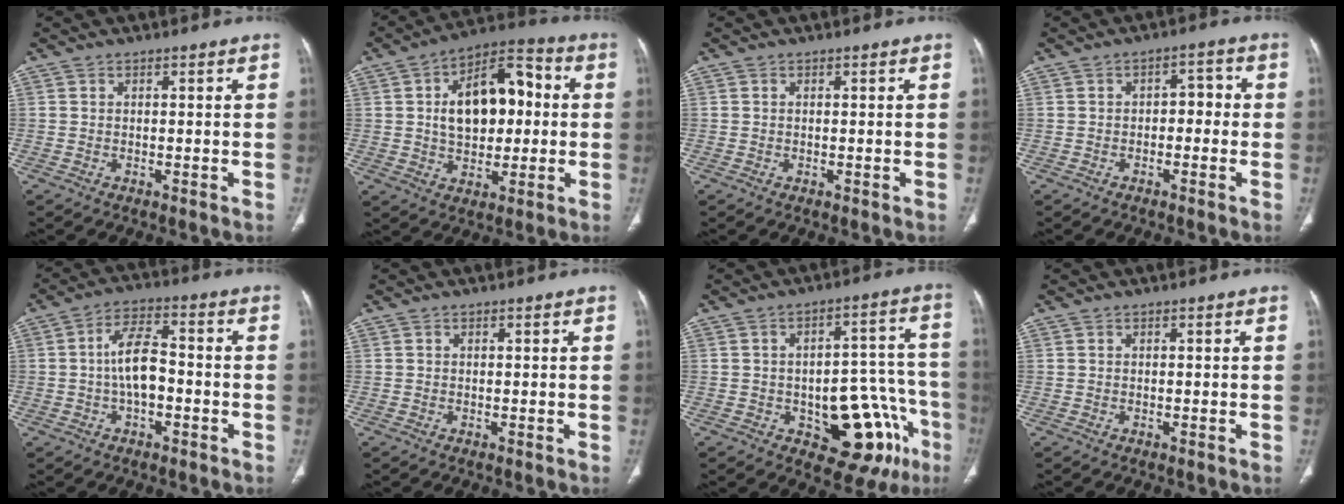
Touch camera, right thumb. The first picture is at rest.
{"total": 16.3, "force": [1.8, 9.9, 12.9], "torque": [-0.169, 0.027, 0.024]}
{"total": 0.0}
{"total": 3.9, "force": [-0.5, 2.5, 2.9], "torque": [-0.022, 0.021, -0.016]}
{"total": 8.1, "force": [-1.2, 4.4, 6.7], "torque": [-0.117, 0.030, -0.027]}
{"total": 0.0}
{"total": 18.2, "force": [-7.3, 9.2, 13.9], "torque": [-0.120, 0.053, -0.079]}
{"total": 0.0}